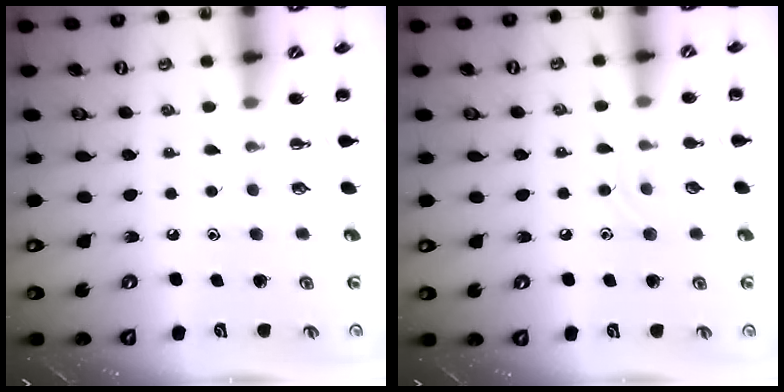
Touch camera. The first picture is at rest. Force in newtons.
{"total": 4.9, "press": 4.6, "slide": 1.5}